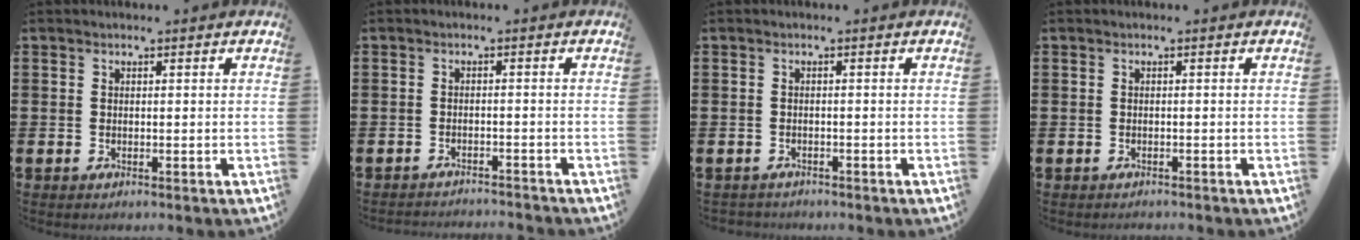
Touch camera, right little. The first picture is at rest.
{"total": 1.7, "force": [-1.7, -0.1, -0.2], "torque": [-0.001, 0.004, -0.036]}
{"total": 0.8, "force": [-0.8, 0.1, -0.1], "torque": [0.000, 0.001, -0.016]}
{"total": 0.5, "force": [-0.5, 0.0, 0.0], "torque": [0.000, -0.002, -0.011]}